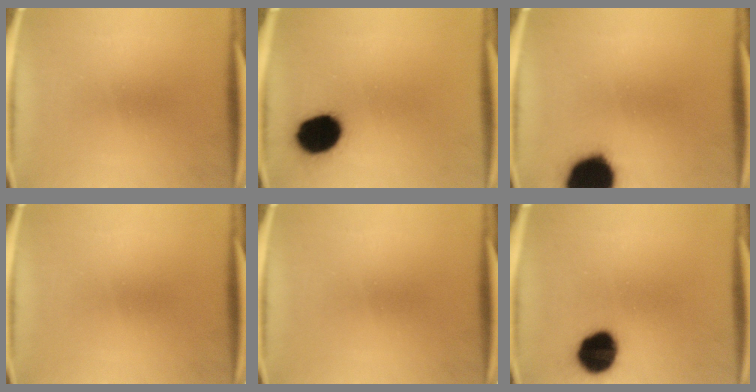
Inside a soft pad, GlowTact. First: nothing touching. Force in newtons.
{"total": 13.6}
{"total": 19.7}
{"total": 0.0}
{"total": 0.0}
{"total": 11.7}